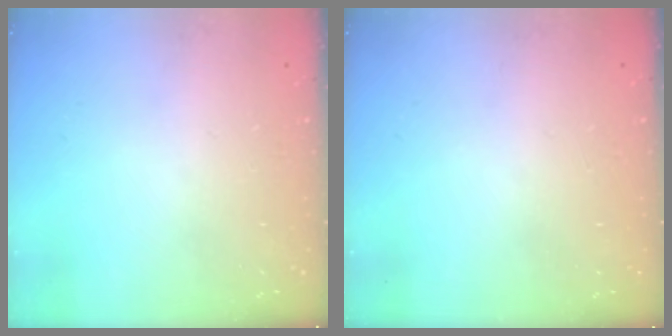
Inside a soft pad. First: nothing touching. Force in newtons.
{"total": 0.0}